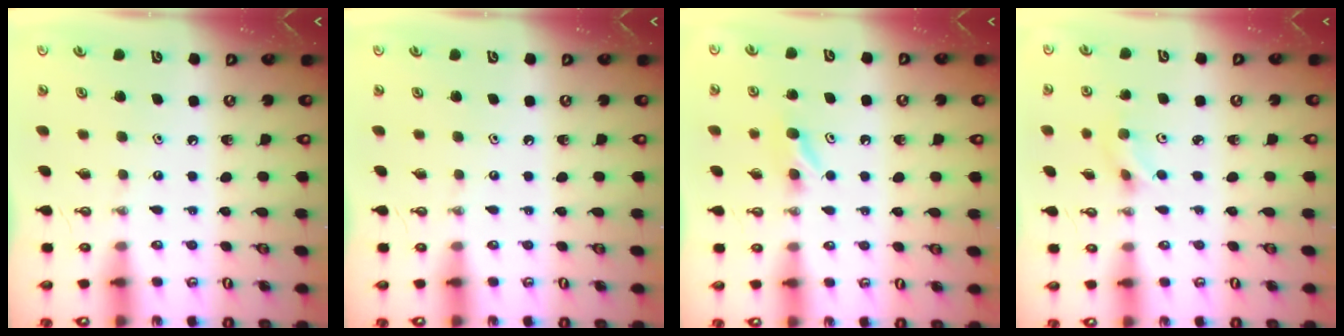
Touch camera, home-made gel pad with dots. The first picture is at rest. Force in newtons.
{"total": 0.0}
{"total": 4.0, "press": 3.9, "slide": 0.6}
{"total": 2.9, "press": 2.8, "slide": 0.6}